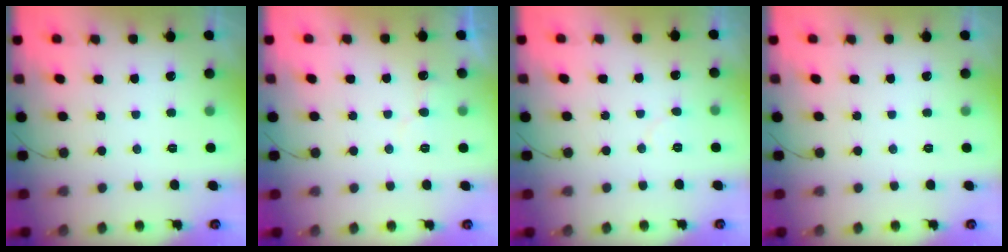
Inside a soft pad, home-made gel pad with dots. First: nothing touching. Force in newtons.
{"total": 4.5, "press": 4.5, "slide": 0.5}
{"total": 3.6, "press": 3.6, "slide": 0.4}
{"total": 0.0}